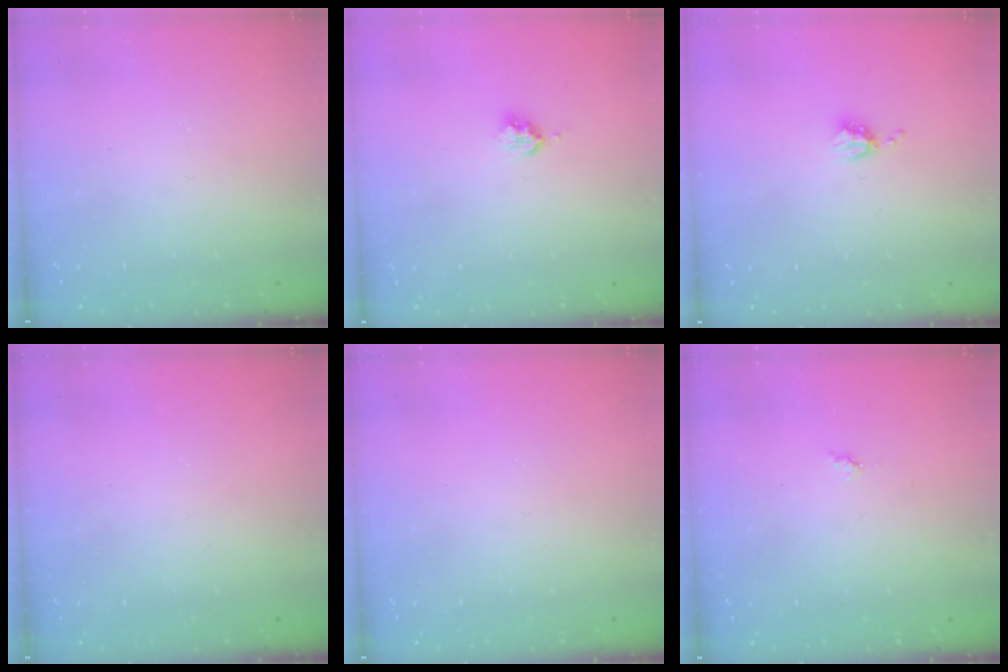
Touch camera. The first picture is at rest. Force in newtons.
{"total": 2.5, "press": 2.5, "slide": 0.3}
{"total": 3.8, "press": 3.8, "slide": 0.6}
{"total": 0.0}
{"total": 0.0}
{"total": 3.9, "press": 3.9, "slide": 0.4}